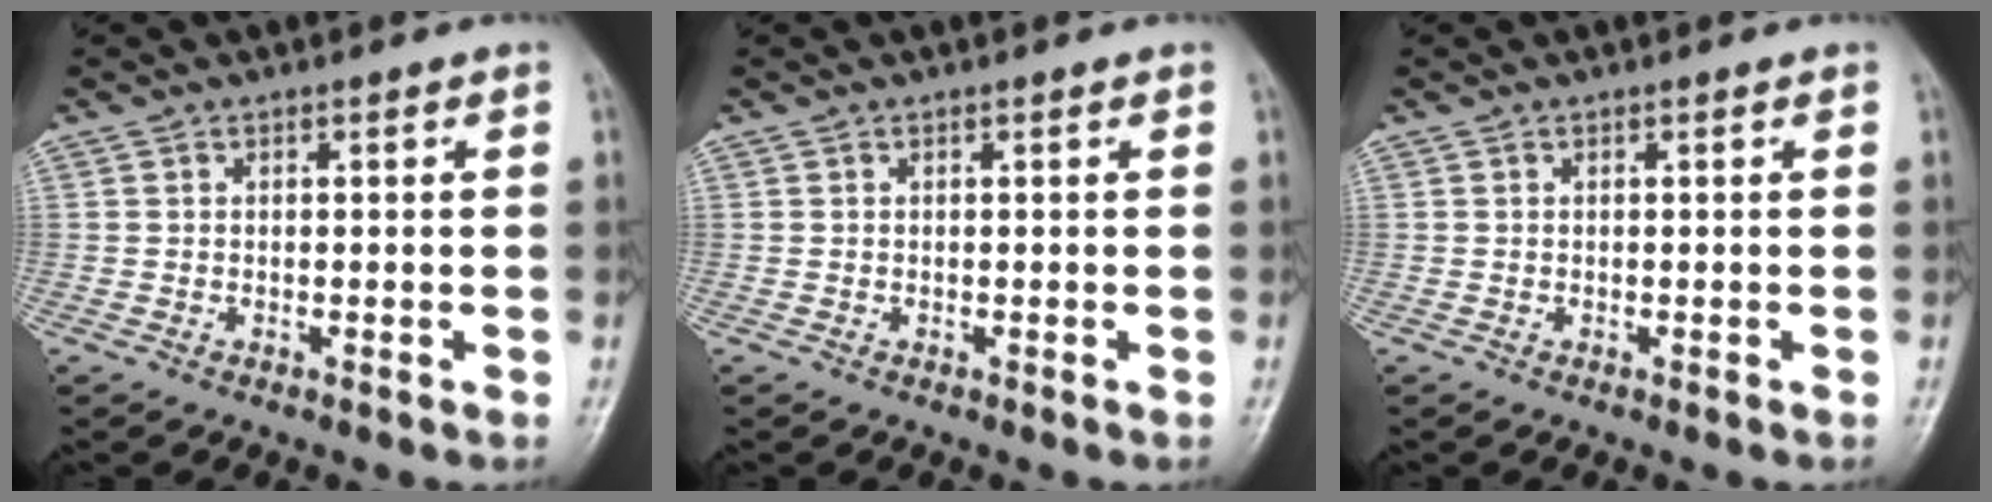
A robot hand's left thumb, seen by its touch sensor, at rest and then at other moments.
{"total": 0.0}
{"total": 0.0}